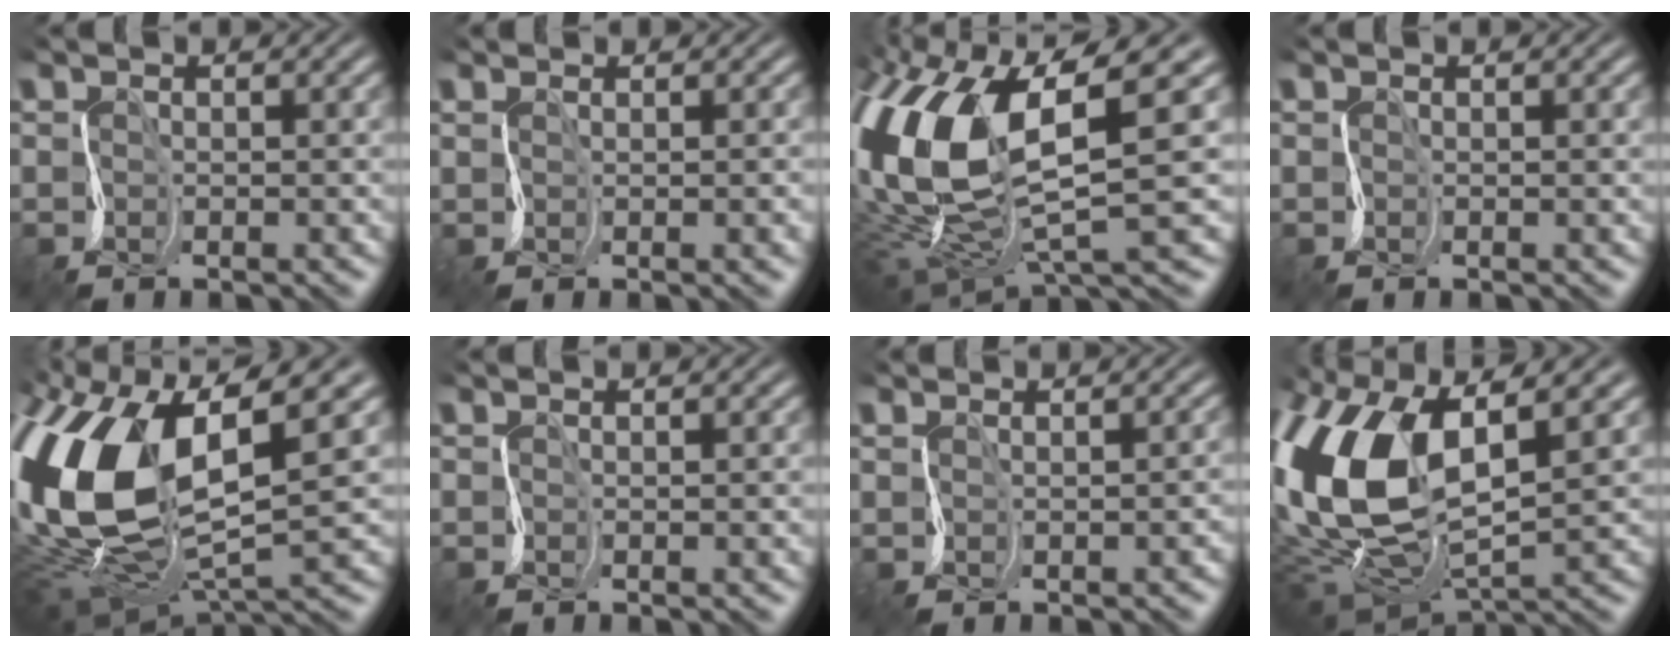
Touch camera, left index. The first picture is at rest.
{"total": 3.1, "force": [0.2, 1.4, 2.7], "torque": [-0.016, 0.005, 0.008]}
{"total": 11.4, "force": [2.1, 4.9, 10.1], "torque": [-0.236, -0.018, 0.046]}
{"total": 0.7, "force": [0.4, 0.2, 0.5], "torque": [-0.004, 0.001, -0.002]}
{"total": 12.8, "force": [2.5, 6.4, 10.8], "torque": [-0.258, -0.008, 0.053]}
{"total": 1.2, "force": [0.3, 0.5, 1.1], "torque": [-0.004, 0.002, -0.003]}
{"total": 2.2, "force": [-0.4, 1.3, 1.7], "torque": [-0.003, 0.011, 0.006]}
{"total": 11.1, "force": [2.7, 5.6, 9.2], "torque": [-0.226, 0.004, 0.060]}